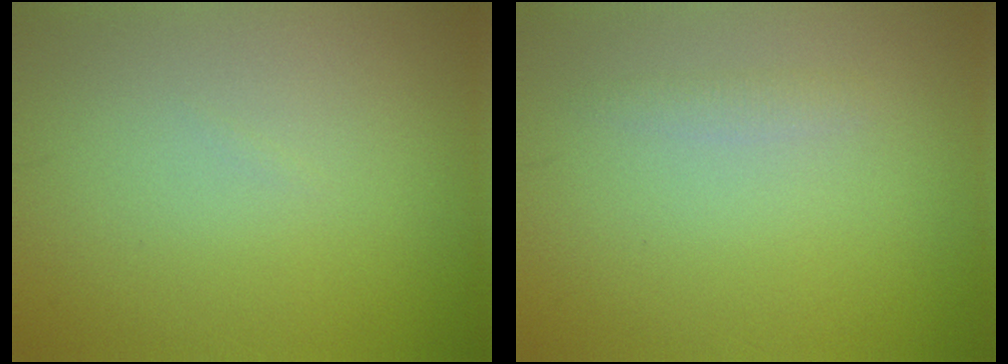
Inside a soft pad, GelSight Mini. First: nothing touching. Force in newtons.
{"total": 0.8, "press": 0.8, "slide": 0.0}